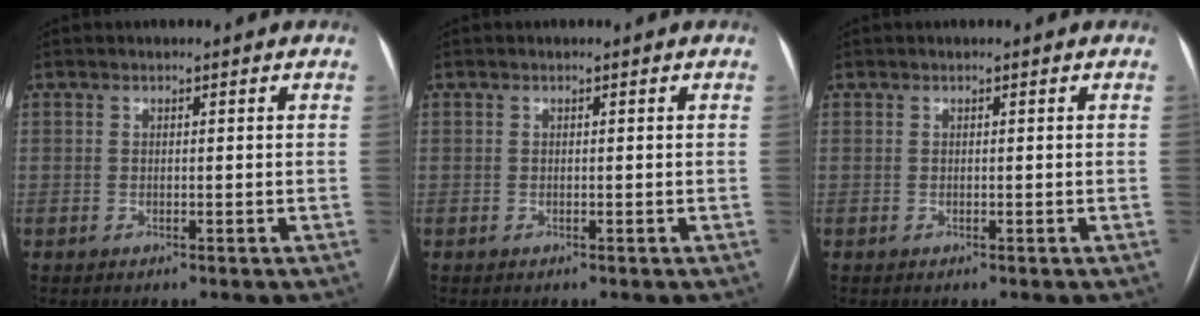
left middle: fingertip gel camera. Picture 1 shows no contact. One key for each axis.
{"total": 0.0}
{"total": 0.0}